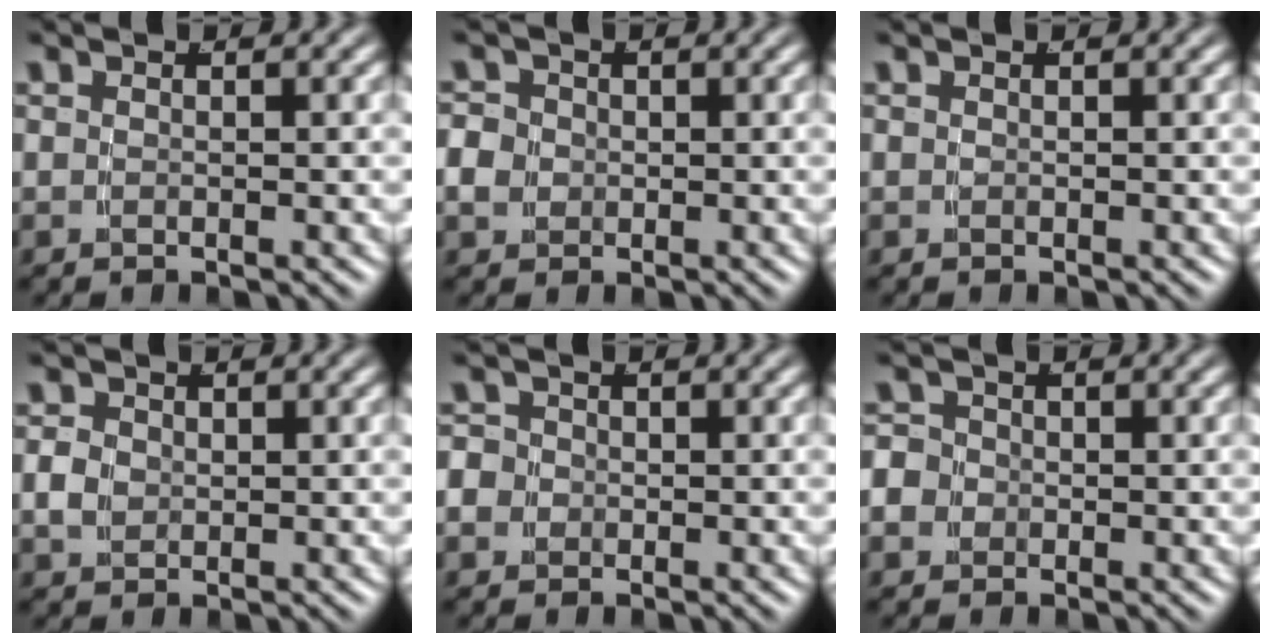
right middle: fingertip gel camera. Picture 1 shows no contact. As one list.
[{"total": 3.0, "force": [-0.2, 2.7, 1.2], "torque": [-0.029, -0.001, -0.008]}, {"total": 0.0}, {"total": 1.4, "force": [0.2, 1.1, 0.8], "torque": [-0.017, 0.002, 0.003]}, {"total": 3.6, "force": [-0.6, 3.4, 1.1], "torque": [-0.037, -0.009, -0.016]}, {"total": 4.3, "force": [-0.7, 4.0, 1.4], "torque": [-0.044, -0.011, -0.018]}]